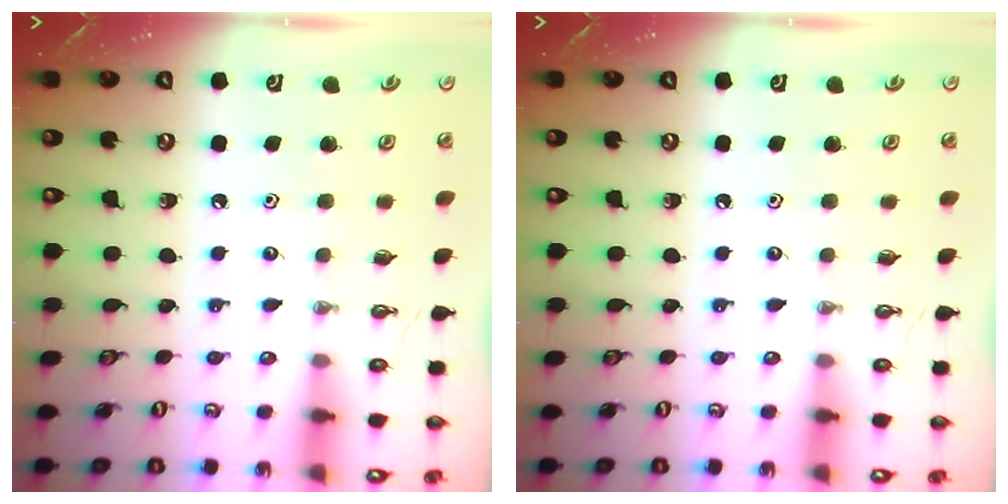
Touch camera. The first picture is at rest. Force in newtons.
{"total": 0.0}